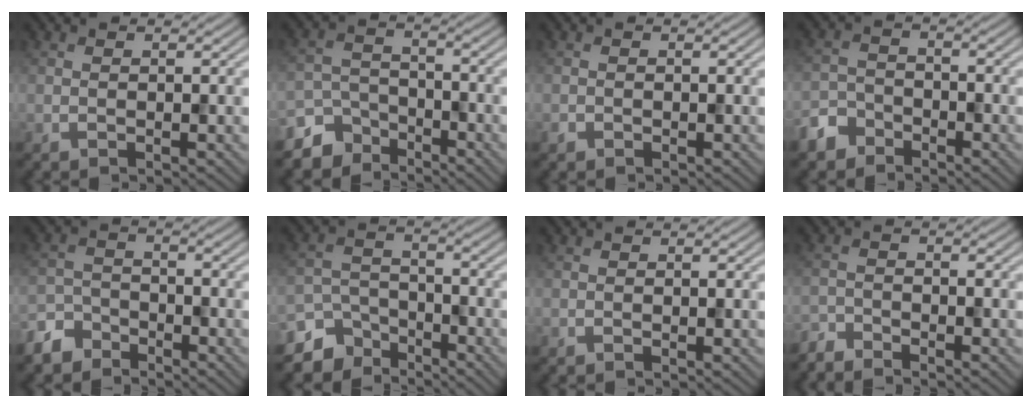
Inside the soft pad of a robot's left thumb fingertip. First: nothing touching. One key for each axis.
{"total": 7.0, "fx": -5.7, "fy": 3.9, "fz": 1.6, "tx": -0.040, "ty": -0.009, "tz": -0.116}
{"total": 0.6, "fx": -0.4, "fy": 0.4, "fz": 0.1, "tx": -0.003, "ty": -0.003, "tz": -0.009}
{"total": 4.6, "fx": -3.6, "fy": 2.6, "fz": 1.1, "tx": -0.028, "ty": -0.003, "tz": -0.084}
{"total": 5.1, "fx": -4.2, "fy": 2.6, "fz": 1.2, "tx": -0.030, "ty": -0.003, "tz": -0.098}
{"total": 7.7, "fx": -6.0, "fy": 4.4, "fz": 1.8, "tx": -0.045, "ty": -0.013, "tz": -0.115}
{"total": 0.0}
{"total": 2.8, "fx": -2.7, "fy": 0.4, "fz": 0.3, "tx": -0.008, "ty": -0.008, "tz": -0.064}